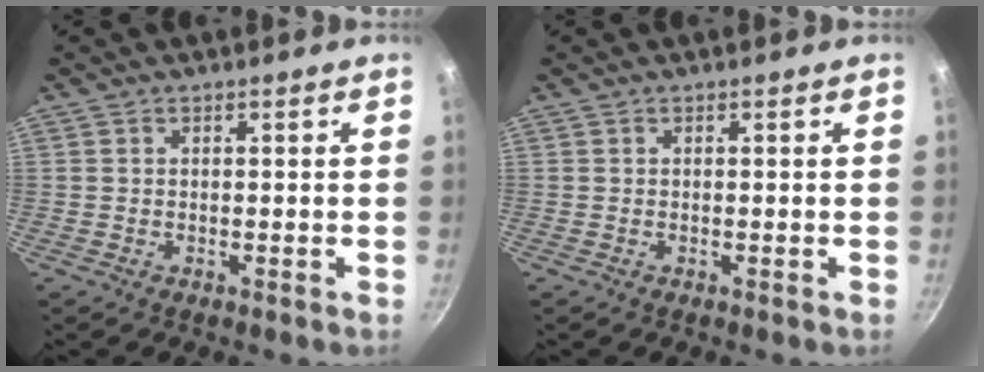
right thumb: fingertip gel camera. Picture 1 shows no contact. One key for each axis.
{"total": 0.0}